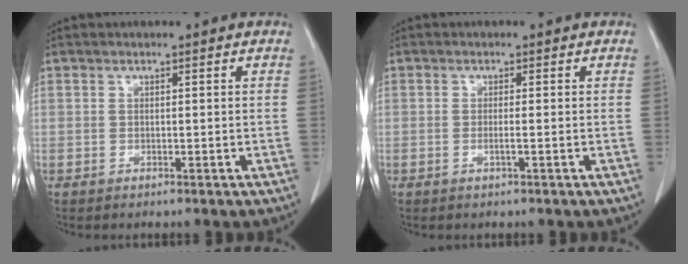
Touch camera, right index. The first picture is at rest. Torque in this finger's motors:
{"motor_torque": [-0.24, 0.09, -0.08, -0.01]}